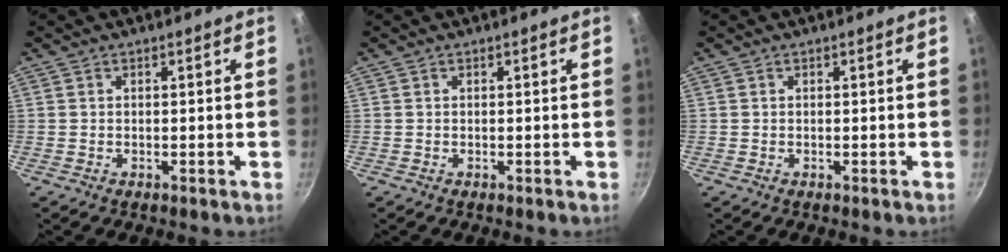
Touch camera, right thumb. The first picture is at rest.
{"total": 0.0}
{"total": 0.0}